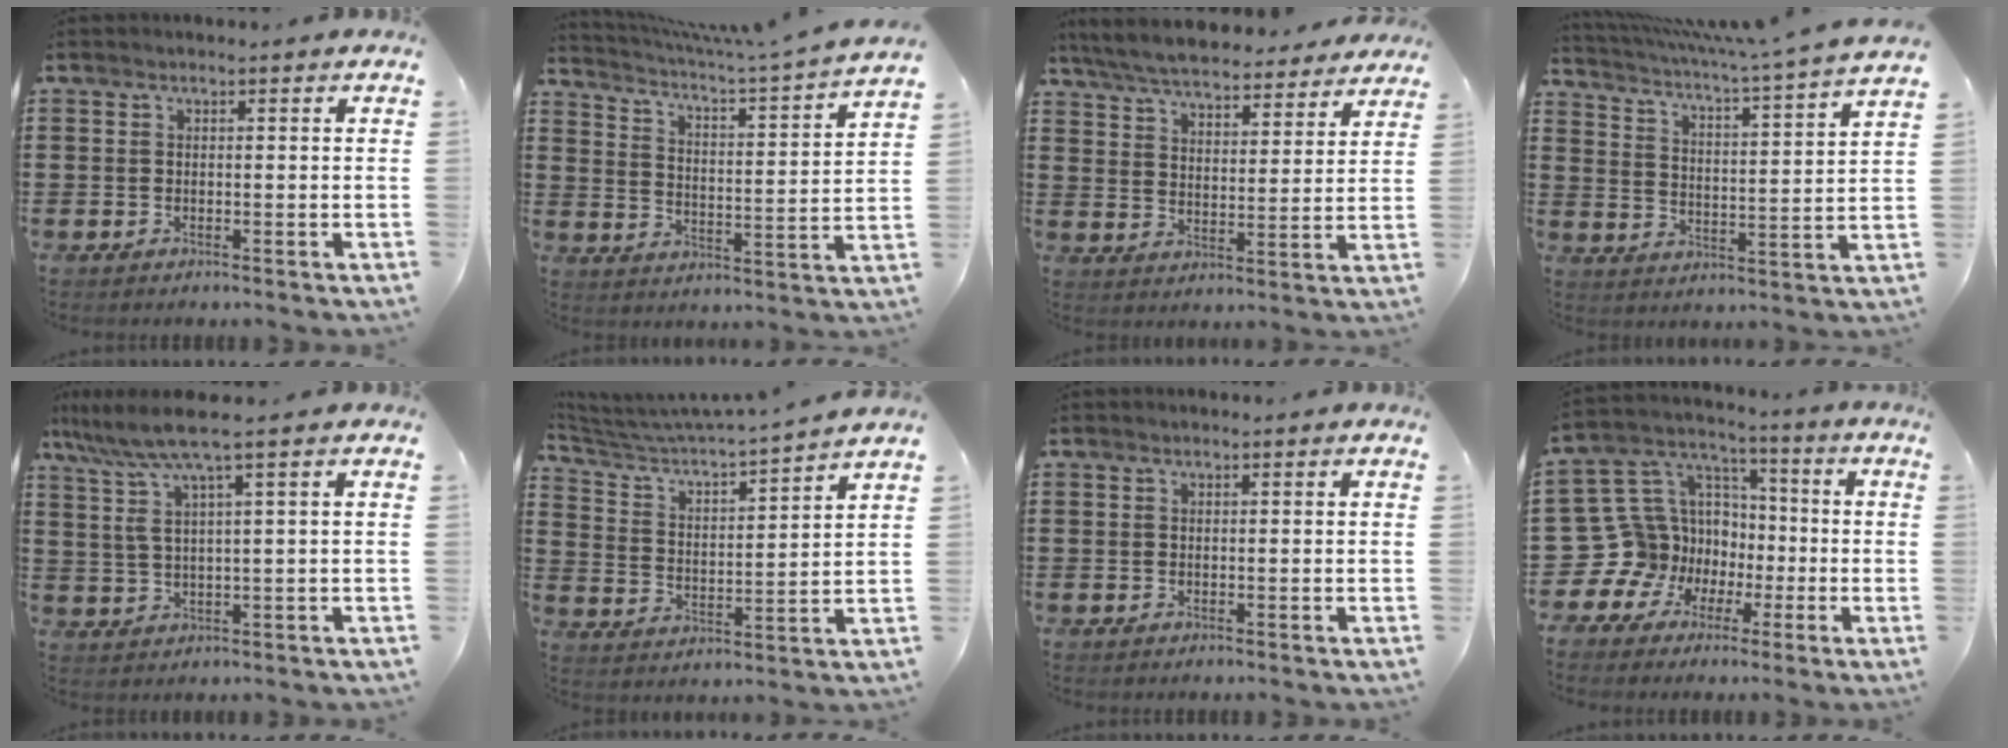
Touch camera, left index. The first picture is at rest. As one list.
[{"total": 3.9, "force": [3.3, -0.4, 2.0], "torque": [-0.057, -0.039, 0.044]}, {"total": 6.4, "force": [6.2, 0.4, 1.5], "torque": [-0.058, -0.037, 0.109]}, {"total": 4.7, "force": [4.2, -0.8, 2.0], "torque": [-0.061, -0.041, 0.060]}, {"total": 6.5, "force": [3.3, 0.0, 5.5], "torque": [-0.132, -0.017, 0.050]}, {"total": 3.6, "force": [3.4, 0.0, 1.1], "torque": [-0.048, -0.034, 0.047]}, {"total": 0.0}, {"total": 13.2, "force": [-3.3, 12.6, 2.4], "torque": [-0.124, -0.008, -0.033]}]